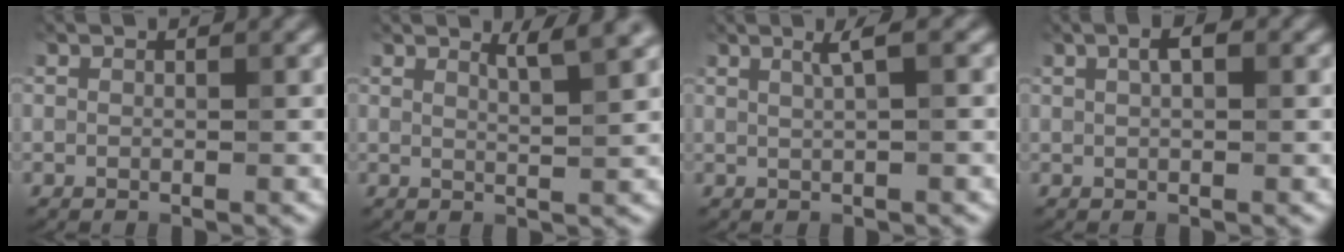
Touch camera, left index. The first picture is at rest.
{"total": 2.5, "force": [1.9, 0.4, 1.7], "torque": [-0.011, 0.002, 0.026]}
{"total": 2.0, "force": [0.8, 0.4, 1.8], "torque": [-0.027, 0.006, 0.012]}
{"total": 1.8, "force": [0.7, 0.7, 1.5], "torque": [-0.026, 0.005, 0.011]}